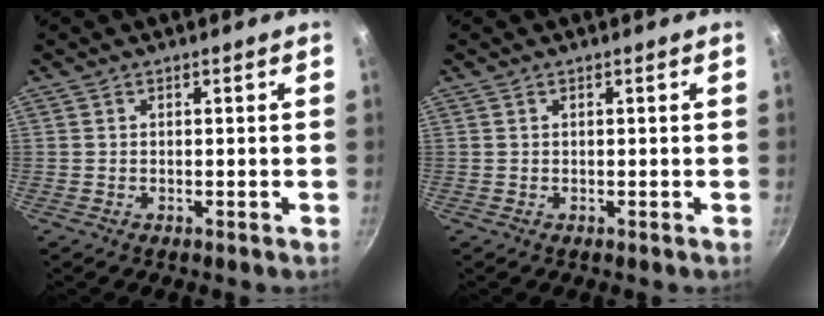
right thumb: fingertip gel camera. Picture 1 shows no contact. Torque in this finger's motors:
{"motor_torque": [-0.23, 0.08, 0.00, 0.00, 0.04]}